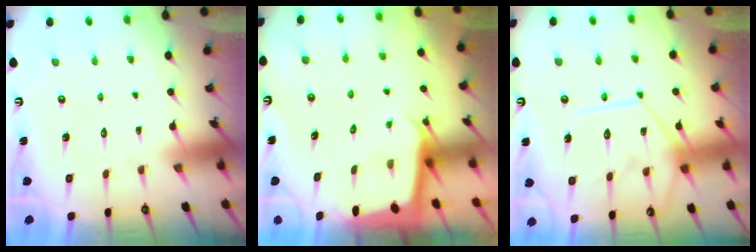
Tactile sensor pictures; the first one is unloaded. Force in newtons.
{"total": 2.1, "press": 2.1, "slide": 0.1}
{"total": 14.6, "press": 14.6, "slide": 1.3}